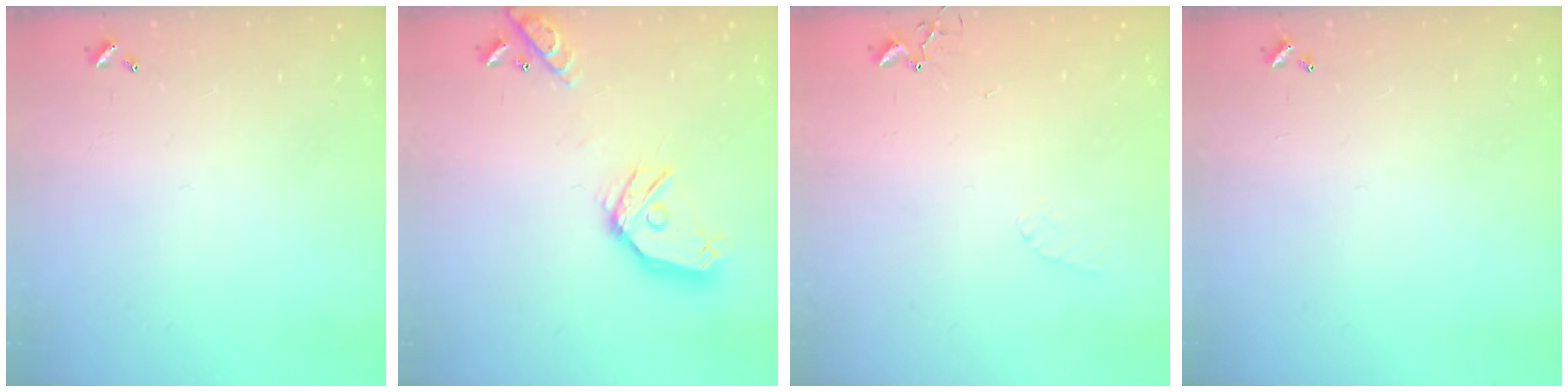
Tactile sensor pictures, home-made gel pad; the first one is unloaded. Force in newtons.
{"total": 16.2, "press": 16.0, "slide": 2.5}
{"total": 5.0, "press": 4.9, "slide": 0.7}
{"total": 0.0}